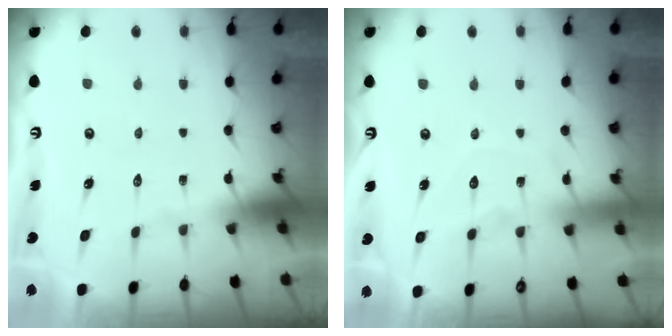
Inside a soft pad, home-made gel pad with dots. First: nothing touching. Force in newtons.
{"total": 8.0, "press": 8.0, "slide": 0.5}